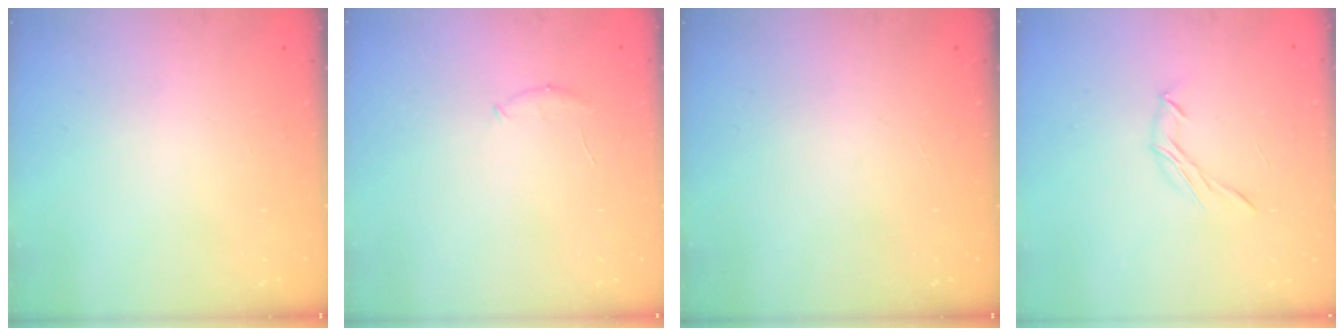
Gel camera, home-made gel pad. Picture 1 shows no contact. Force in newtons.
{"total": 5.5, "press": 5.4, "slide": 1.3}
{"total": 0.0}
{"total": 5.7, "press": 5.6, "slide": 1.1}